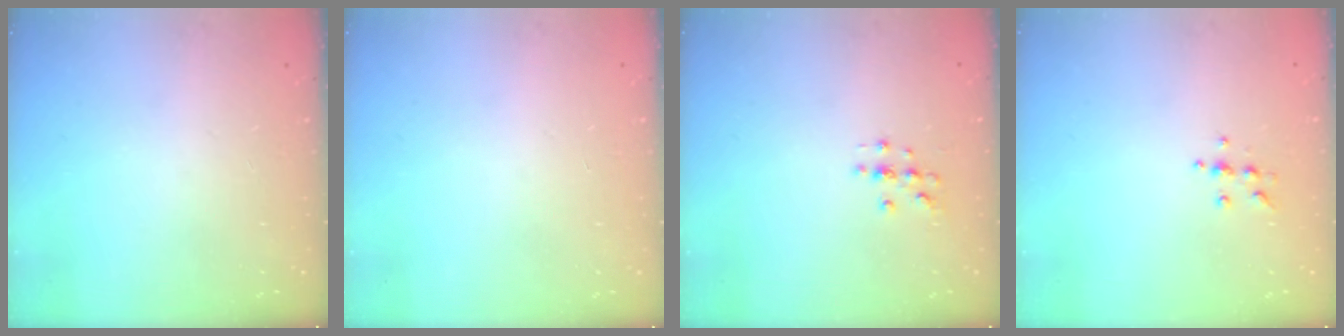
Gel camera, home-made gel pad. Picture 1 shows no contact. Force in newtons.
{"total": 0.0}
{"total": 2.0, "press": 2.0, "slide": 0.2}
{"total": 5.0, "press": 4.9, "slide": 0.5}